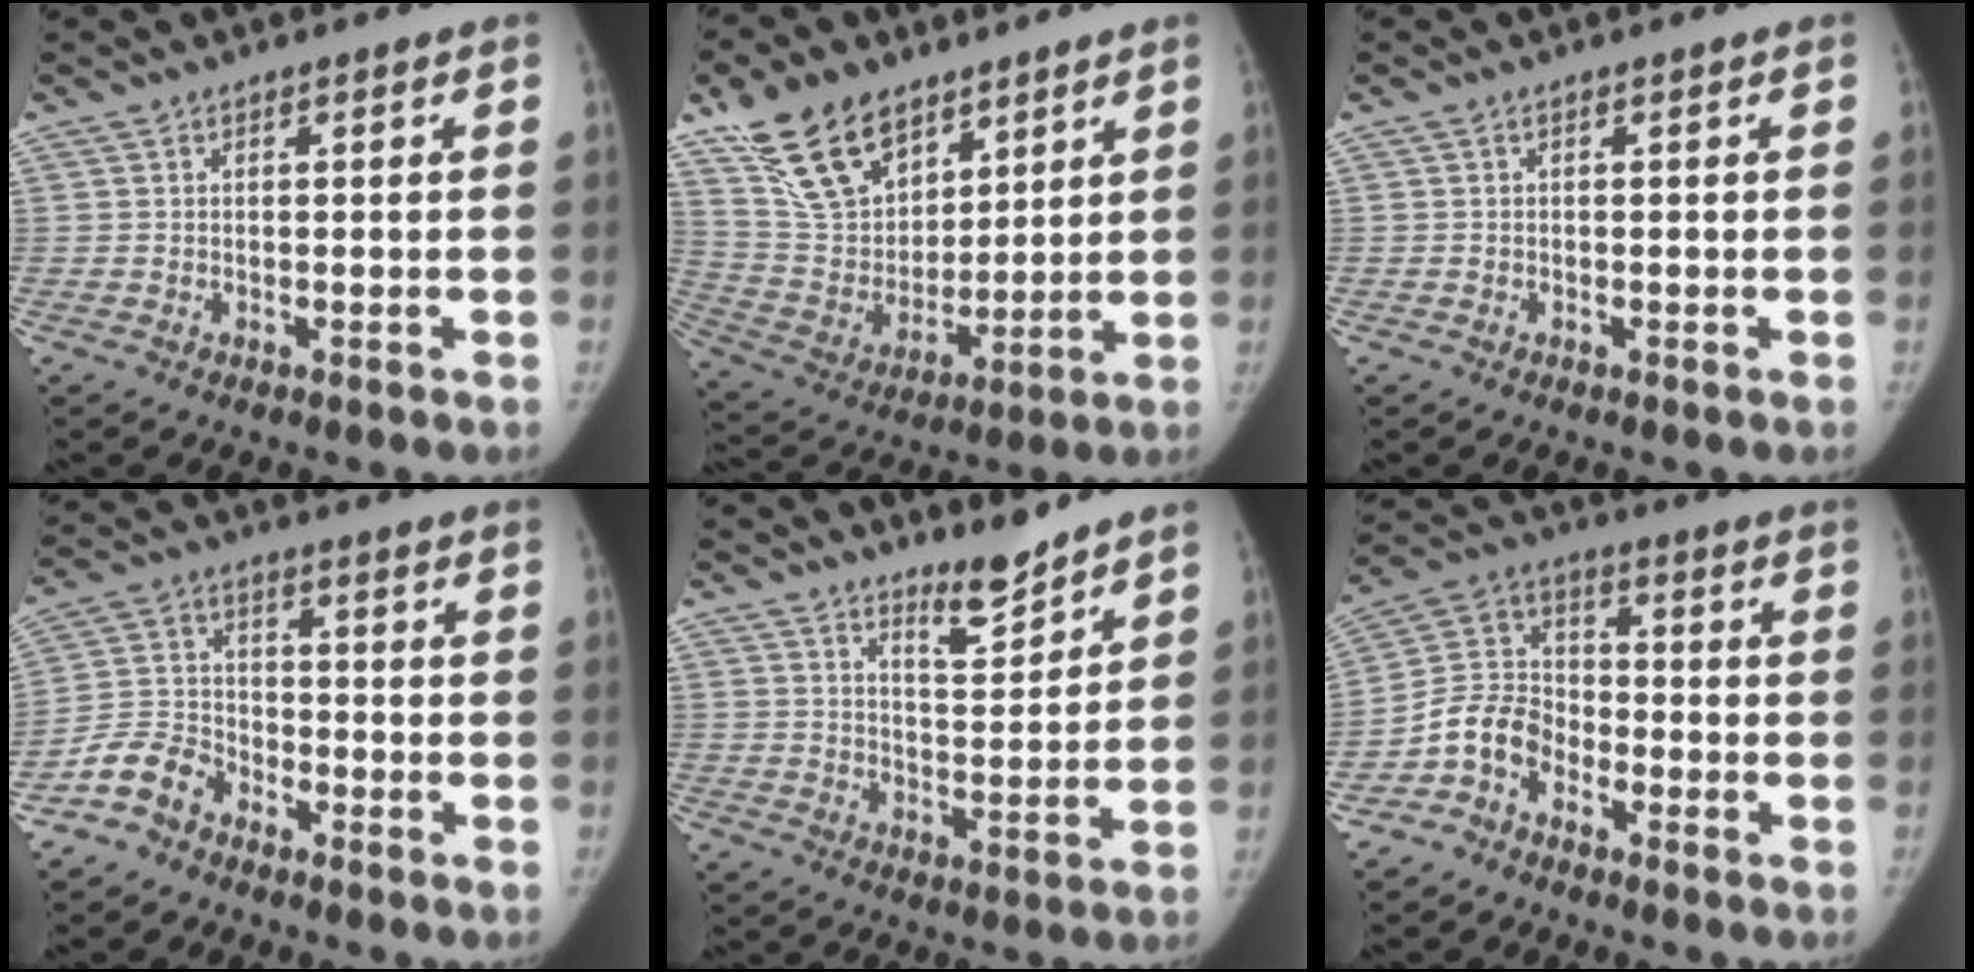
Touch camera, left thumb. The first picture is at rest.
{"total": 17.1, "force": [11.1, 10.0, 8.3], "torque": [-0.117, -0.047, 0.219]}
{"total": 0.0}
{"total": 7.3, "force": [-5.3, 4.4, 2.2], "torque": [-0.040, 0.033, -0.115]}
{"total": 6.3, "force": [5.4, 1.3, 2.9], "torque": [-0.035, -0.054, 0.092]}
{"total": 8.9, "force": [-5.0, 6.3, 3.8], "torque": [-0.065, 0.050, -0.110]}